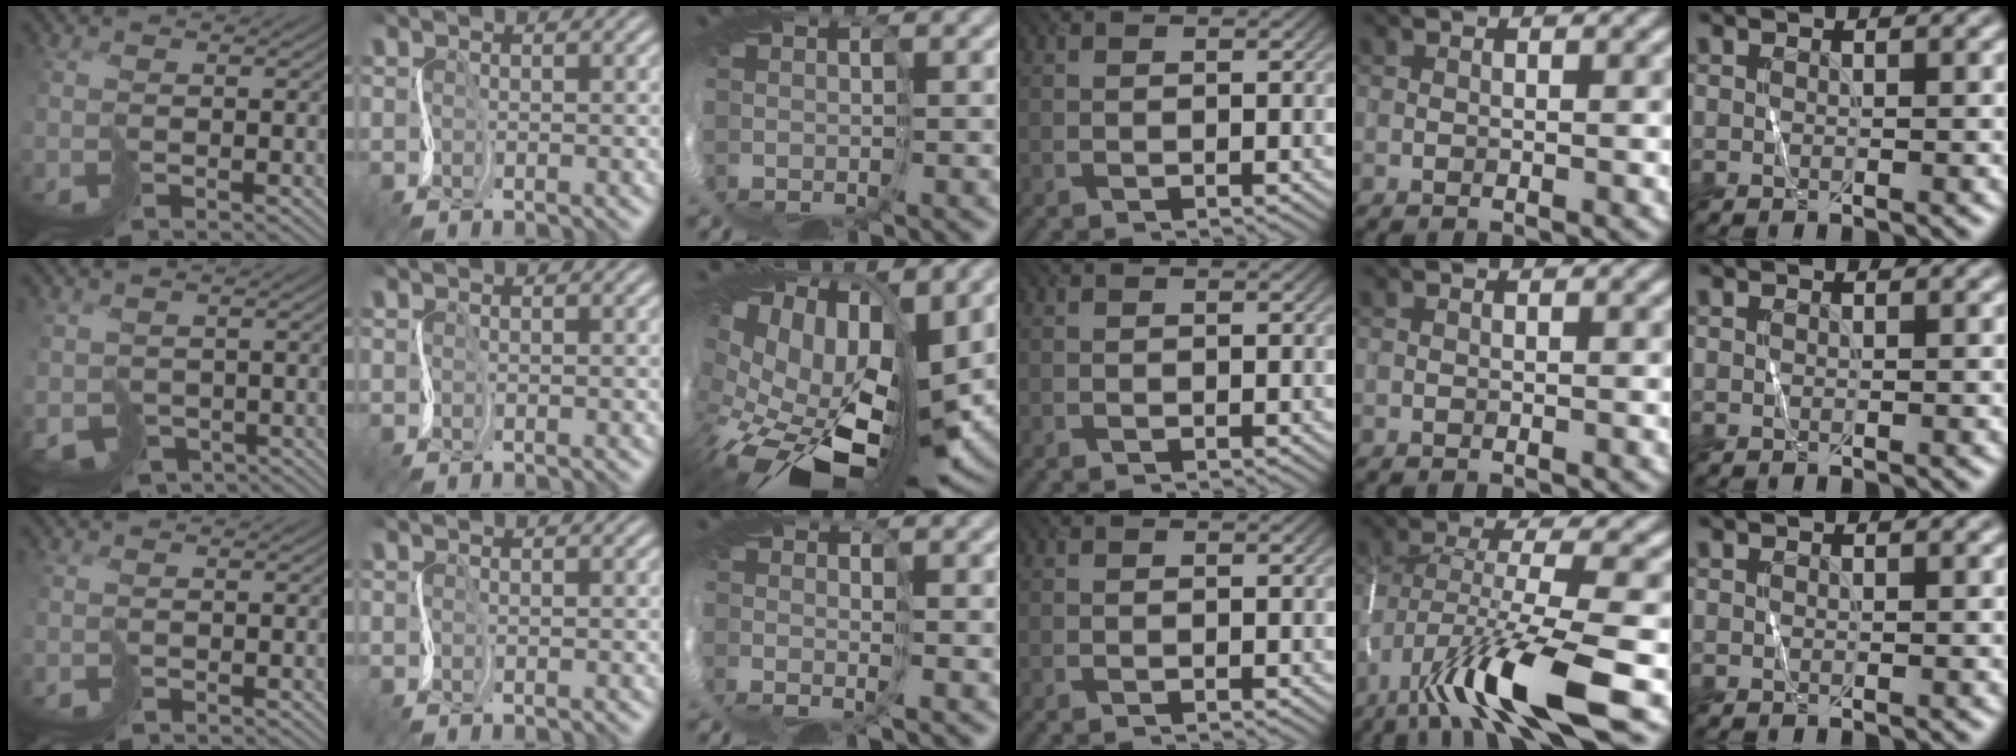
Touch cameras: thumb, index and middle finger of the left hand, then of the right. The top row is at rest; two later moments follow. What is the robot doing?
{"motion": "cut", "object": "tape"}